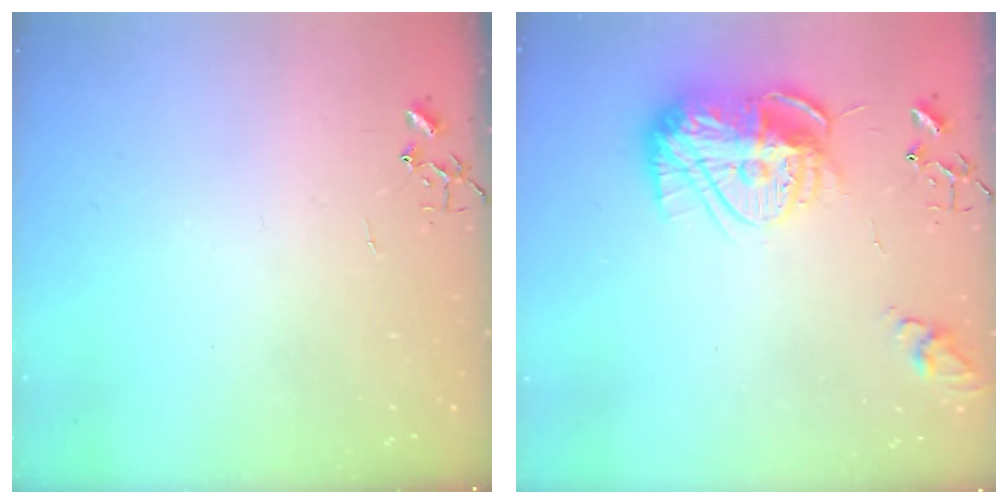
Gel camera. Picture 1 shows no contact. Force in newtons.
{"total": 15.5, "press": 15.4, "slide": 1.4}